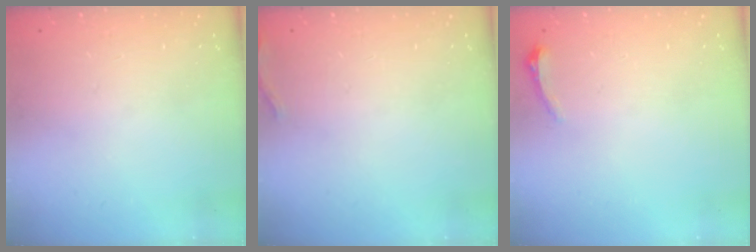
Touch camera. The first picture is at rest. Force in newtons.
{"total": 7.3, "press": 5.5, "slide": 4.8}
{"total": 4.2, "press": 3.9, "slide": 1.7}